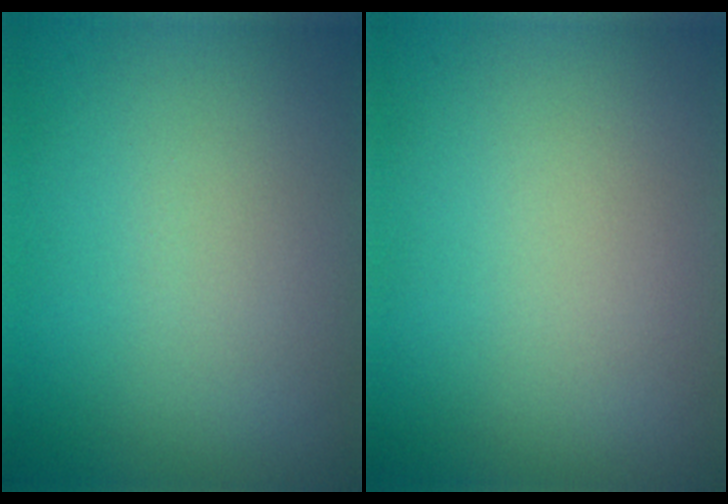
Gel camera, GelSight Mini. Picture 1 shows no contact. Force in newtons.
{"total": 0.0}